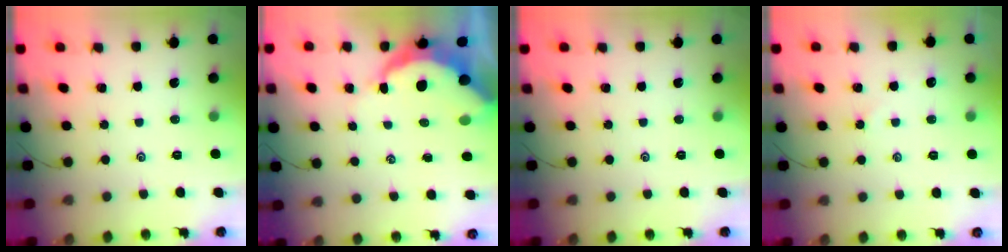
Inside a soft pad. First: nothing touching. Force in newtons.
{"total": 10.0, "press": 10.0, "slide": 1.2}
{"total": 0.0}
{"total": 2.8, "press": 2.8, "slide": 0.5}